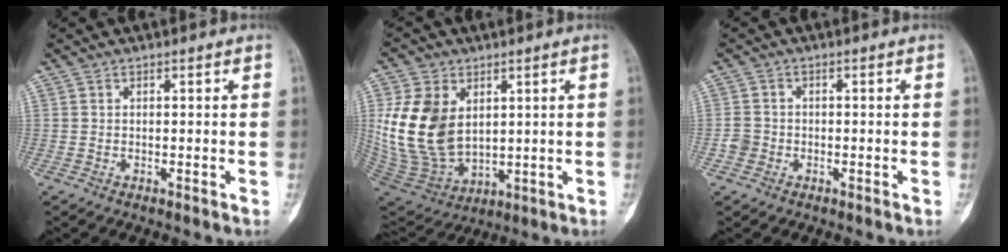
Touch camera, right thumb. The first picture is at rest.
{"total": 16.0, "force": [3.3, 11.0, 11.2], "torque": [-0.200, -0.021, 0.083]}
{"total": 2.3, "force": [-0.8, 2.1, 0.6], "torque": [-0.006, 0.009, -0.019]}